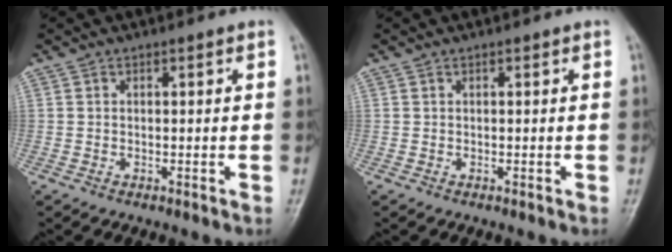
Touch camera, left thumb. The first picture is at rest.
{"total": 0.0}